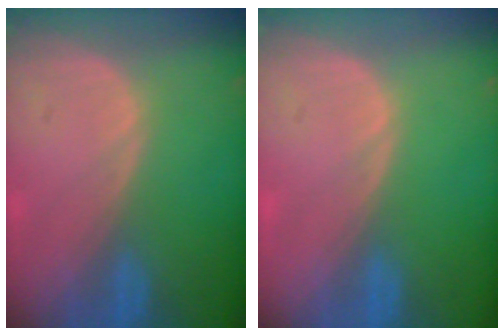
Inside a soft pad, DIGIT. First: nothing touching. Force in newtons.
{"total": 0.0}